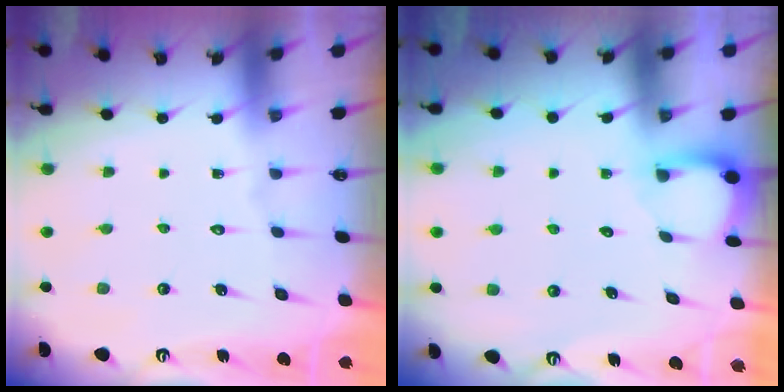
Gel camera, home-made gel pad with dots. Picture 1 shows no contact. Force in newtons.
{"total": 2.4, "press": 2.4, "slide": 0.3}